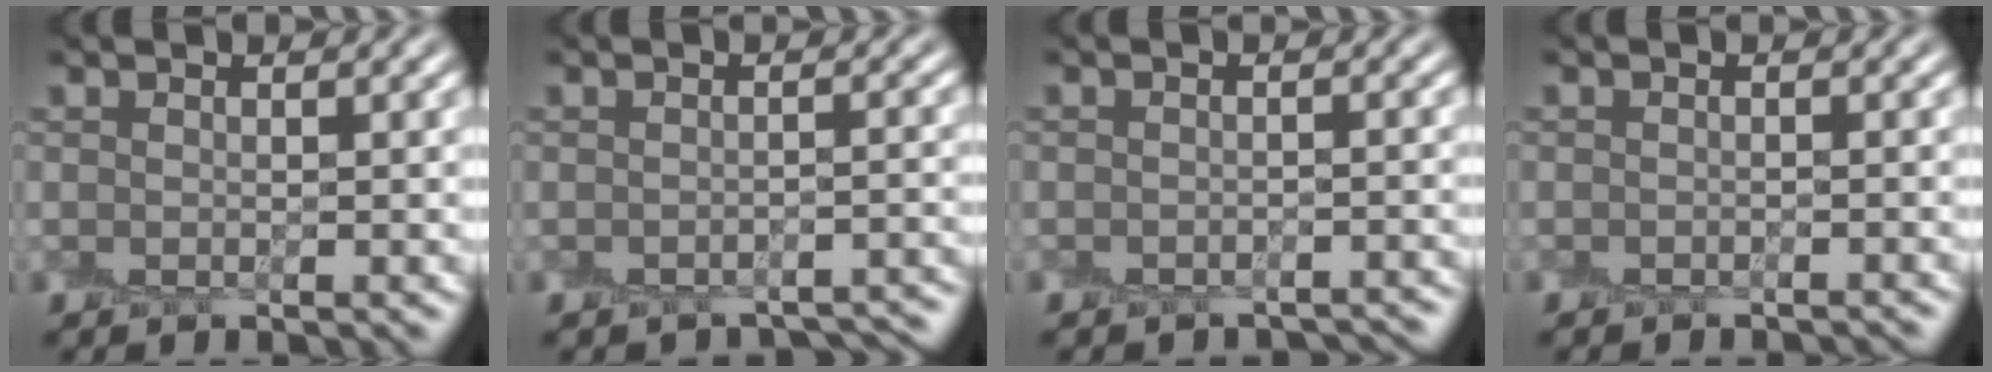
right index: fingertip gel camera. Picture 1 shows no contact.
{"total": 4.5, "force": [-4.2, 1.1, 1.1], "torque": [-0.020, -0.004, -0.050]}
{"total": 4.0, "force": [-3.7, 1.4, 0.4], "torque": [0.003, 0.002, -0.048]}
{"total": 1.8, "force": [-1.8, 0.3, 0.0], "torque": [0.006, -0.006, -0.029]}